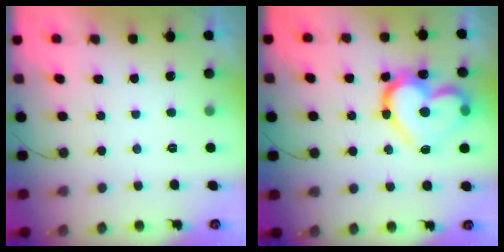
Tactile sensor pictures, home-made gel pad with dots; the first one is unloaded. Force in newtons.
{"total": 19.5, "press": 19.4, "slide": 2.0}